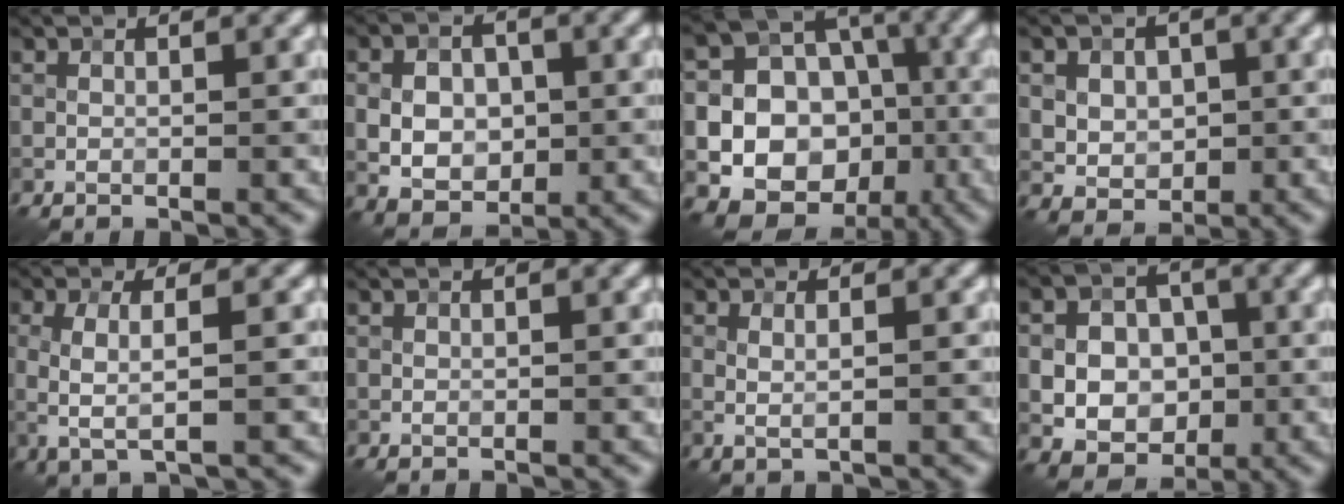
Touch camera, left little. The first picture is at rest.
{"total": 5.7, "force": [-0.6, 4.1, 3.9], "torque": [-0.074, -0.001, -0.011]}
{"total": 15.5, "force": [-3.9, 14.0, 5.2], "torque": [-0.097, -0.008, -0.074]}
{"total": 5.0, "force": [0.6, 4.1, 2.8], "torque": [-0.038, 0.016, 0.004]}
{"total": 3.4, "force": [-0.5, 0.9, 3.2], "torque": [-0.069, -0.004, -0.010]}
{"total": 0.0}
{"total": 1.3, "force": [0.2, 0.4, 1.2], "torque": [-0.022, 0.002, 0.002]}
{"total": 9.3, "force": [-1.3, 7.8, 4.8], "torque": [-0.068, 0.021, -0.047]}